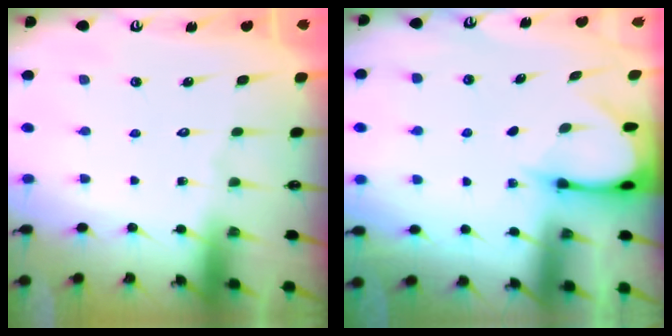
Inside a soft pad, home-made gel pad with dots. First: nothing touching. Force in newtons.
{"total": 3.6, "press": 3.5, "slide": 0.3}